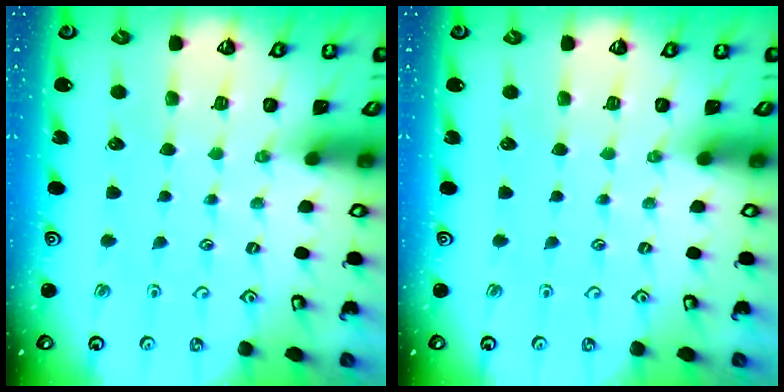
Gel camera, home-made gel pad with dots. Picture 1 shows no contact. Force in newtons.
{"total": 0.0}